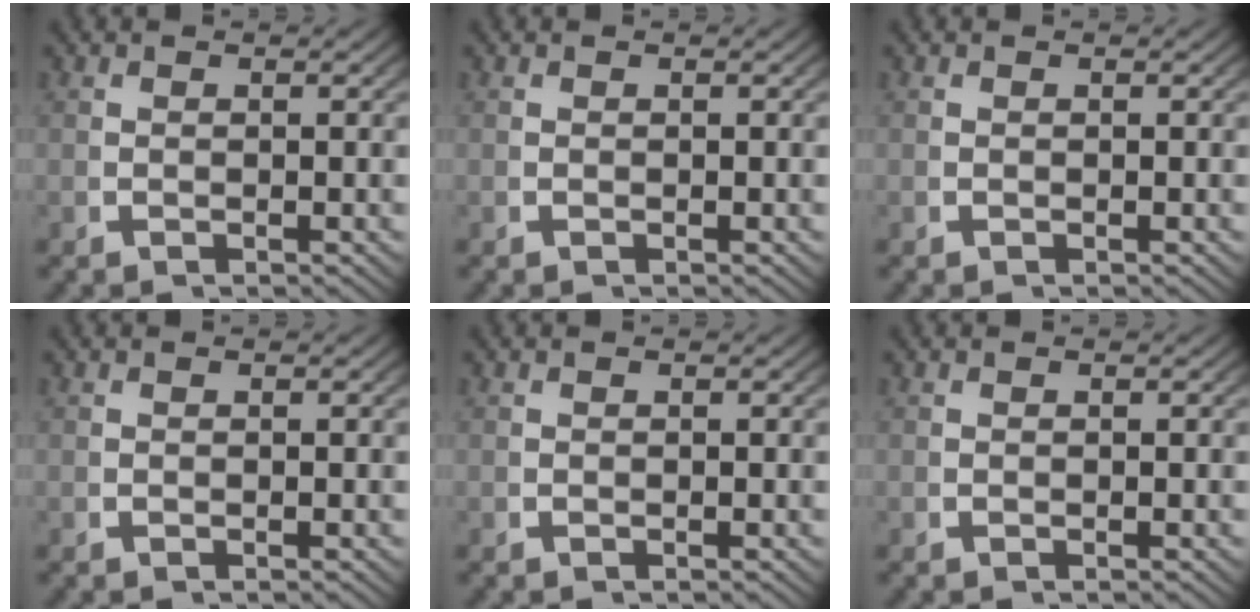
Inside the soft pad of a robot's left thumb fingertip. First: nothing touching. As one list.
[{"total": 0.0}, {"total": 0.0}, {"total": 0.0}, {"total": 0.0}, {"total": 0.0}]